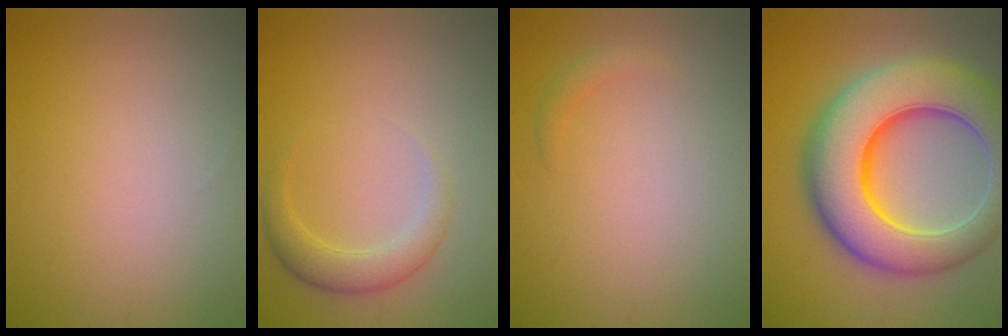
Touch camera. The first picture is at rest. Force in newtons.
{"total": 2.7, "press": 2.6, "slide": 0.4}
{"total": 0.9, "press": 0.9, "slide": 0.0}
{"total": 12.6, "press": 12.6, "slide": 0.4}